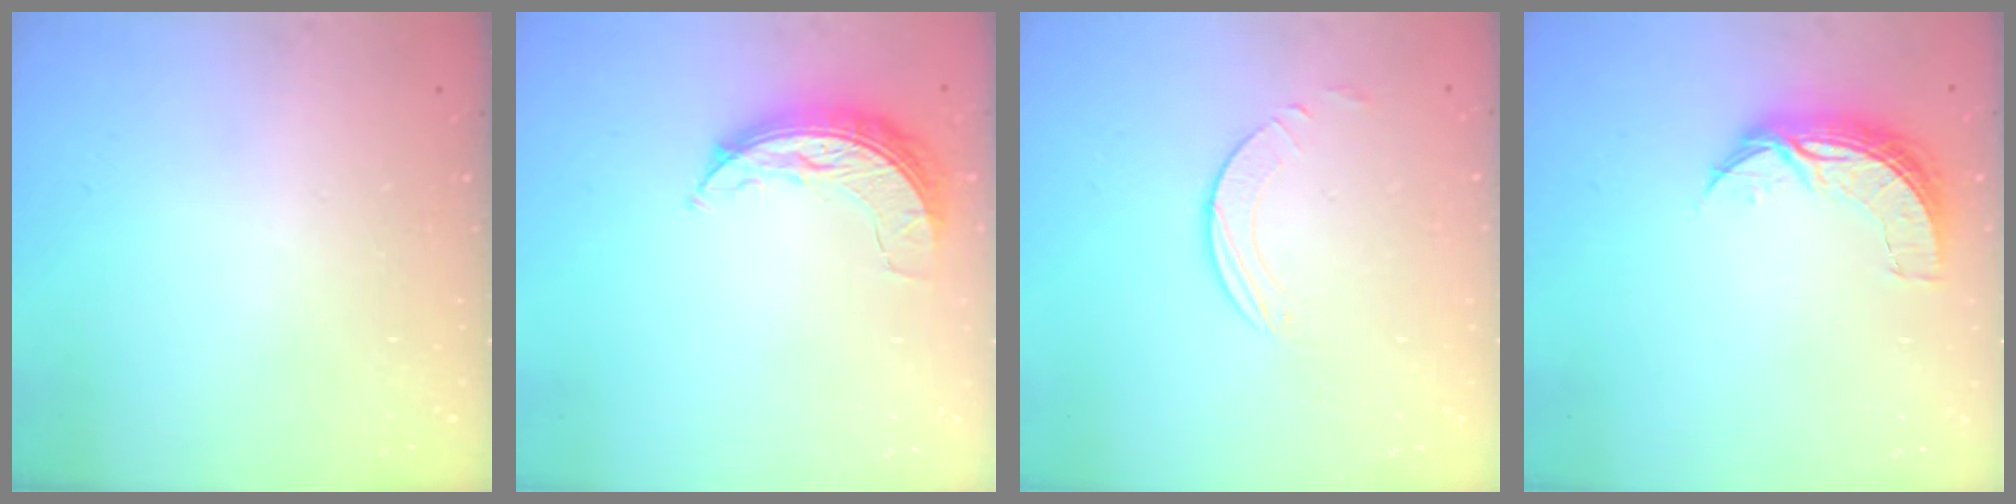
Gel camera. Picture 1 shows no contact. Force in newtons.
{"total": 7.2, "press": 7.2, "slide": 0.4}
{"total": 2.8, "press": 2.8, "slide": 0.2}
{"total": 7.7, "press": 7.7, "slide": 0.7}